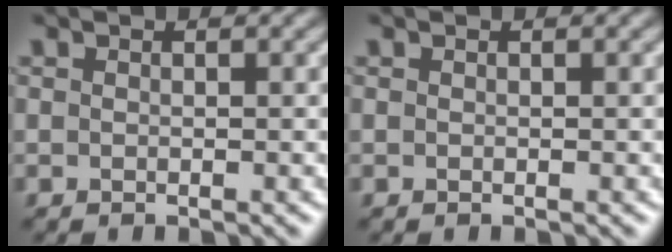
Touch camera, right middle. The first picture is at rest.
{"total": 0.0}